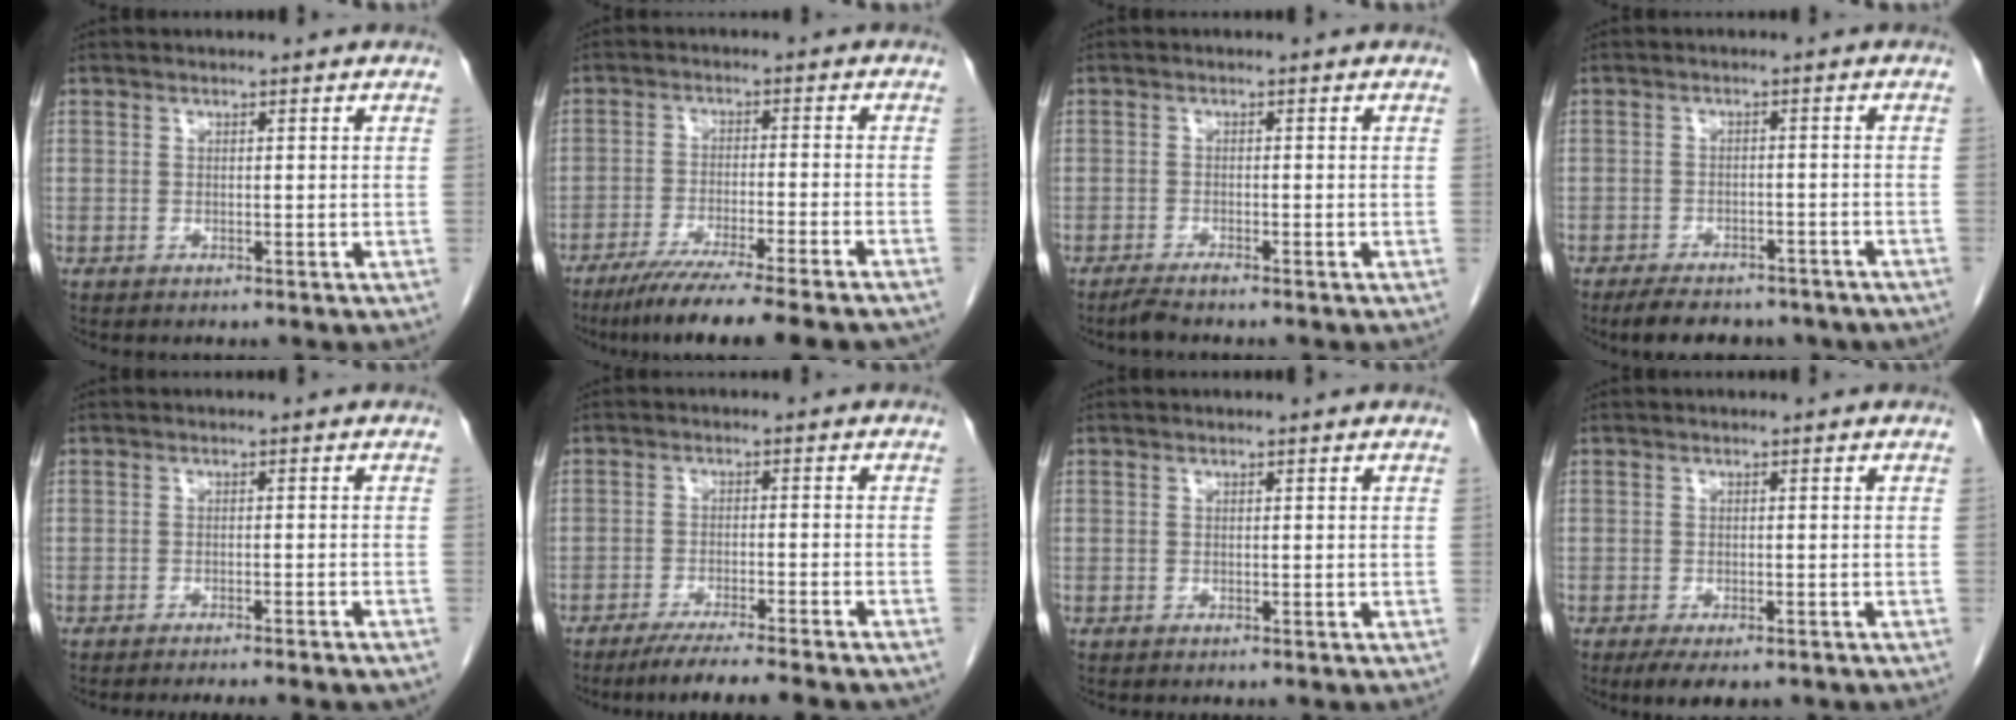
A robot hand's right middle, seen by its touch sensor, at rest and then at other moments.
{"total": 14.9, "force": [-12.4, -0.3, 8.2], "torque": [-0.112, -0.044, -0.191]}
{"total": 1.8, "force": [-1.6, -0.2, 0.8], "torque": [-0.023, -0.006, -0.032]}
{"total": 11.5, "force": [-9.5, 4.3, 4.9], "torque": [-0.074, 0.000, -0.117]}
{"total": 7.4, "force": [-6.5, -0.1, 3.4], "torque": [-0.028, -0.011, -0.082]}
{"total": 10.4, "force": [-8.9, 0.0, 5.4], "torque": [-0.065, -0.023, -0.132]}
{"total": 0.0}
{"total": 5.2, "force": [-3.7, 1.9, 3.0], "torque": [-0.040, -0.008, -0.055]}